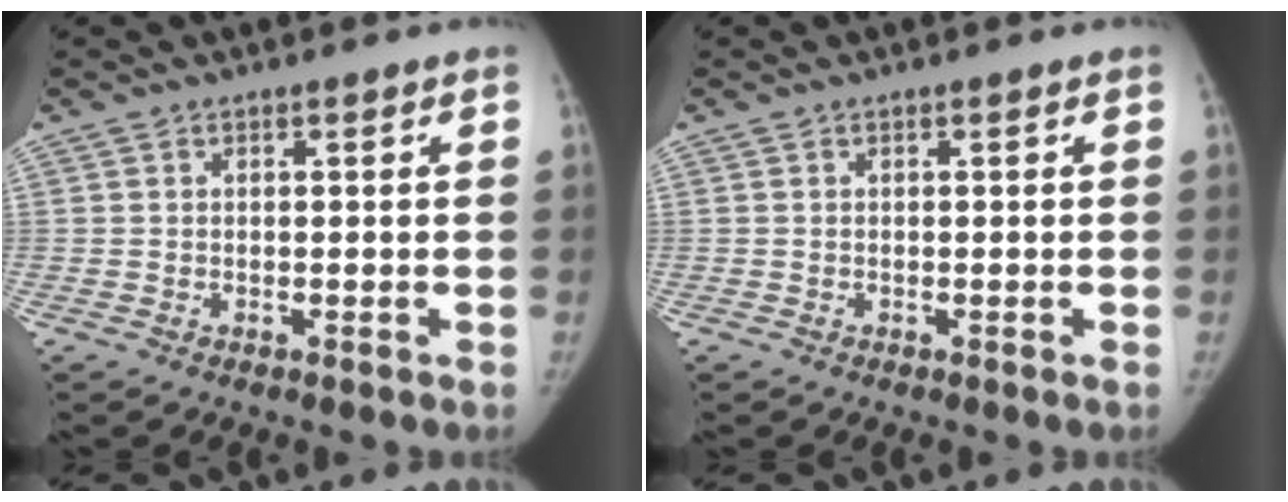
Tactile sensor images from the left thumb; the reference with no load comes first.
{"total": 0.0}